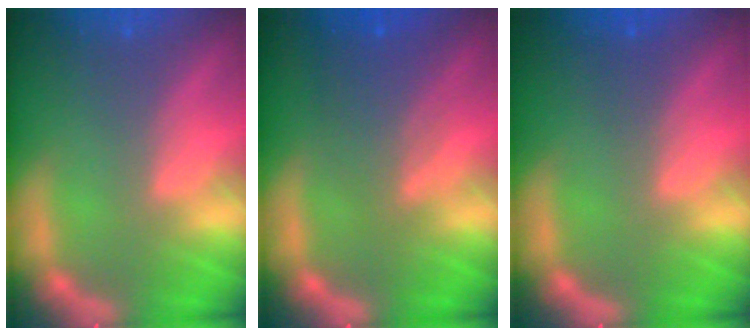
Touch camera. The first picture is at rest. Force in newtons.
{"total": 4.6}
{"total": 1.0}